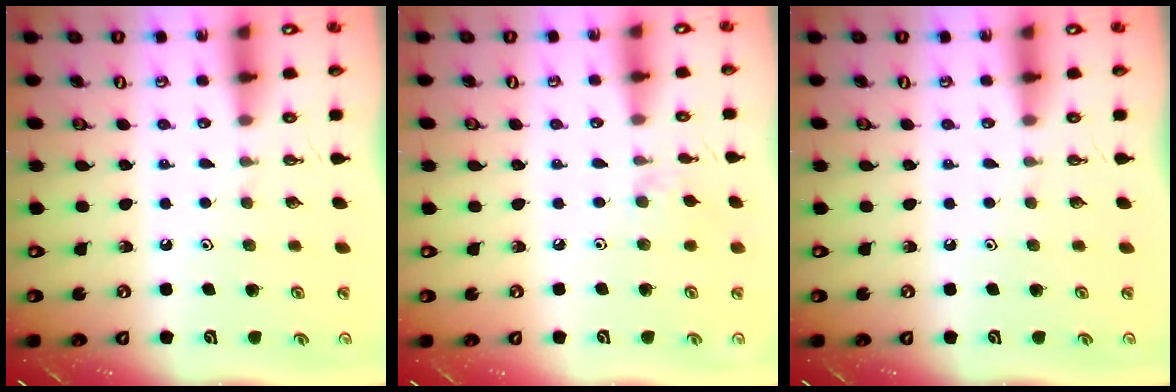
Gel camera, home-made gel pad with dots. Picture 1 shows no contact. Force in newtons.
{"total": 2.6, "press": 2.6, "slide": 0.5}
{"total": 0.0}